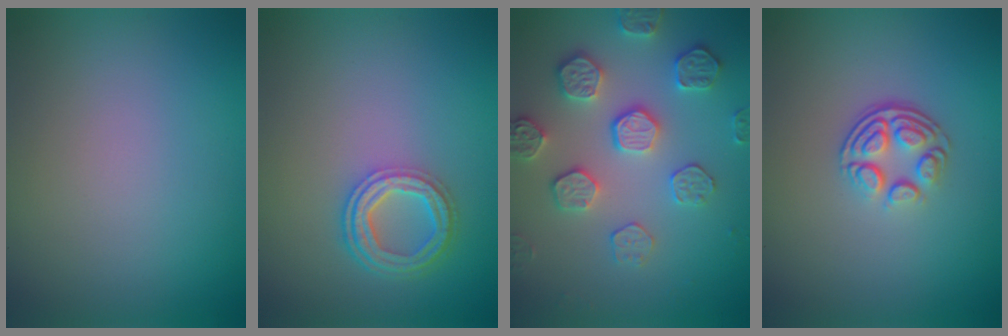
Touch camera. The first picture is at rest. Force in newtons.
{"total": 4.2, "press": 3.3, "slide": 2.6}
{"total": 4.5, "press": 4.4, "slide": 0.8}
{"total": 3.7, "press": 2.5, "slide": 2.7}